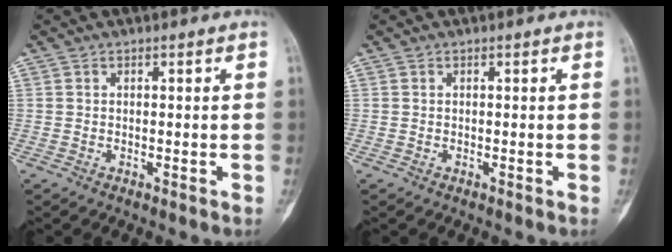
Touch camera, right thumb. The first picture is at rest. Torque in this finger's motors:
{"motor_torque": [-0.08, 0.60, 0.36, -0.17, 0.02]}